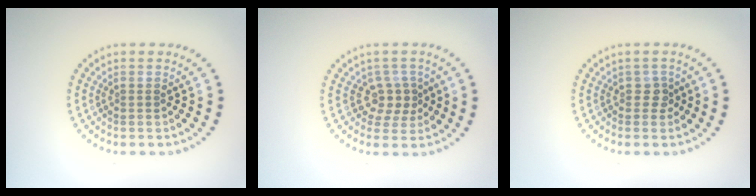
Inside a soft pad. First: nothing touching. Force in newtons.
{"total": 2.3, "press": 1.8, "slide": 1.3}
{"total": 1.1, "press": 0.9, "slide": 0.6}